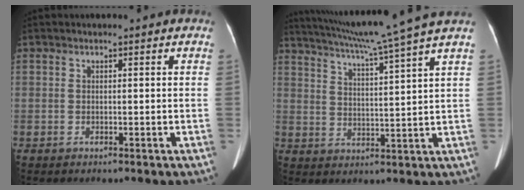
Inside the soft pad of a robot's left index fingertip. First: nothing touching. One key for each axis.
{"total": 14.0, "fx": 11.7, "fy": -3.1, "fz": 6.9, "tx": -0.124, "ty": -0.017, "tz": 0.172}